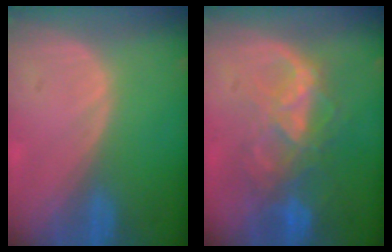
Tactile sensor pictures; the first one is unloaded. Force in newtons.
{"total": 8.7, "press": 7.5, "slide": 4.3}